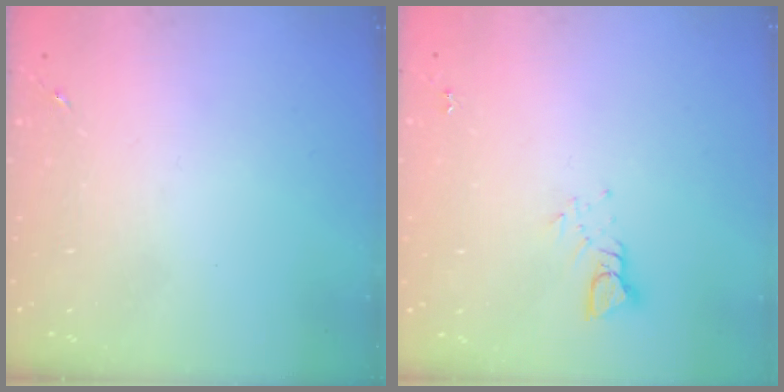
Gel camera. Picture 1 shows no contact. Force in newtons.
{"total": 3.9, "press": 3.8, "slide": 0.3}